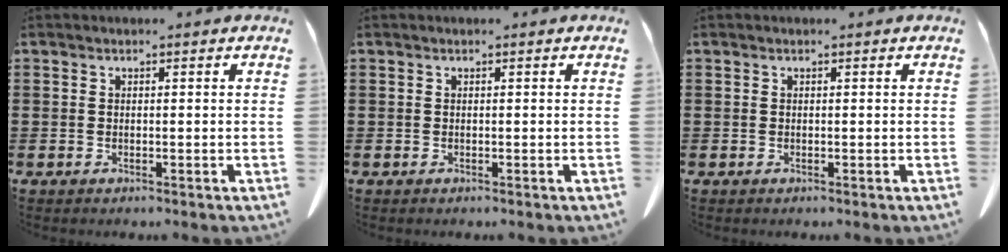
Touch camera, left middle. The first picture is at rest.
{"total": 0.0}
{"total": 0.0}